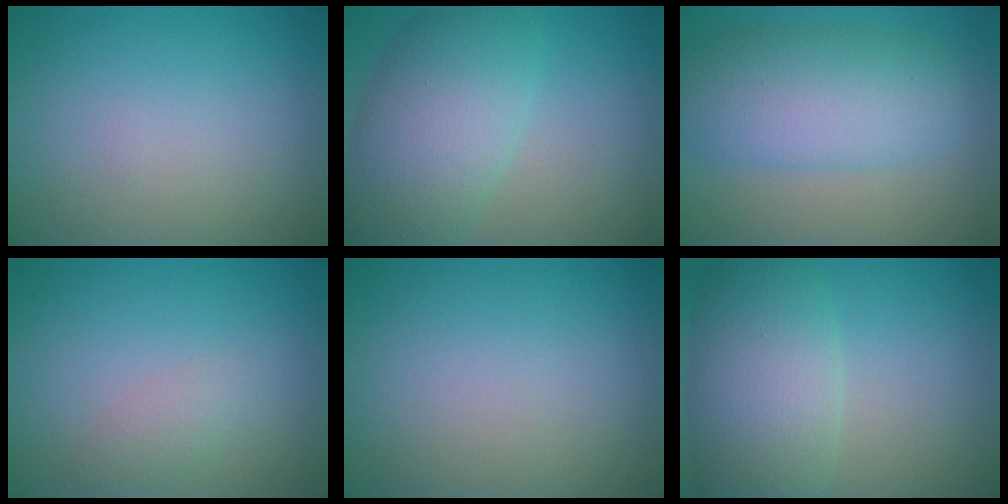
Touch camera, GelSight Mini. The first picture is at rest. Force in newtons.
{"total": 8.2, "press": 8.2, "slide": 0.3}
{"total": 7.6, "press": 7.6, "slide": 0.4}
{"total": 1.5, "press": 1.5, "slide": 0.1}
{"total": 0.0}
{"total": 7.7, "press": 7.7, "slide": 0.2}